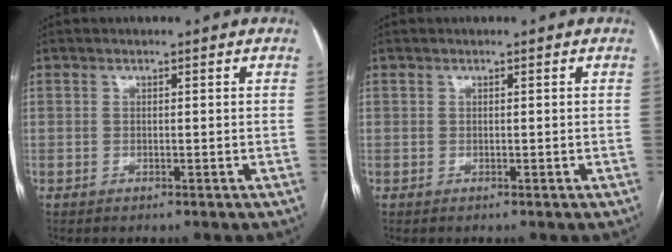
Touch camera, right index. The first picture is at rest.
{"total": 0.0}